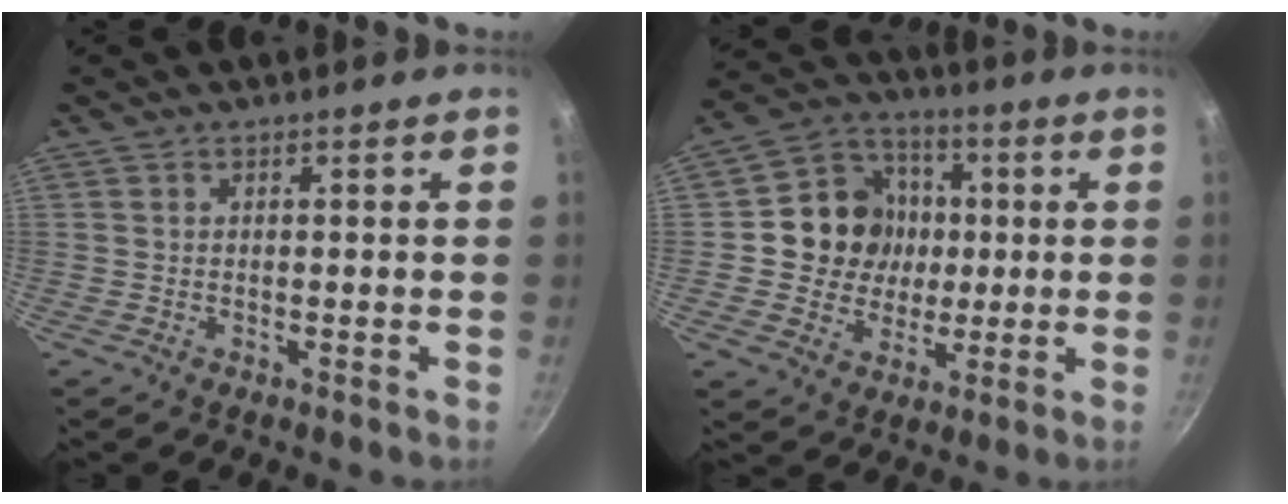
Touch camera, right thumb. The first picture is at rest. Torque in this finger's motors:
{"motor_torque": [0.84, 2.49, 0.77, -0.56, 0.08]}